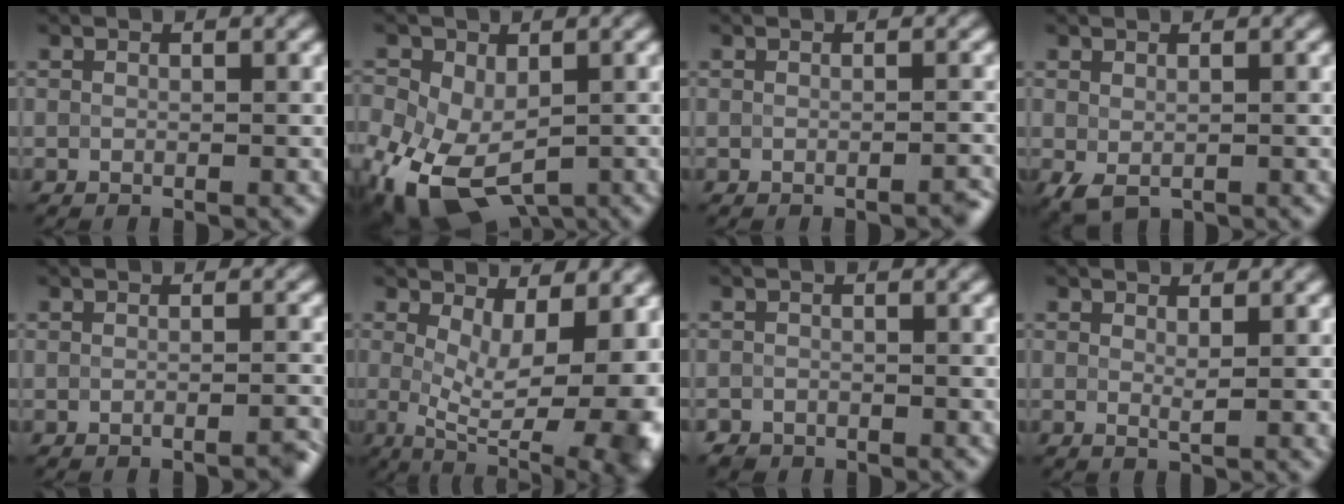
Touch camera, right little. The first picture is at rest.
{"total": 10.0, "force": [-3.1, 6.5, 7.0], "torque": [-0.157, -0.032, -0.048]}
{"total": 0.7, "force": [-0.7, 0.1, 0.3], "torque": [-0.004, 0.002, -0.007]}
{"total": 1.5, "force": [-0.3, 1.0, 1.1], "torque": [-0.029, -0.008, 0.000]}
{"total": 1.3, "force": [-1.1, 0.3, 0.7], "torque": [-0.006, 0.003, -0.018]}
{"total": 11.2, "force": [0.2, 4.4, 10.3], "torque": [-0.141, -0.016, 0.008]}
{"total": 1.3, "force": [-1.1, 0.8, 0.0], "torque": [-0.001, -0.002, -0.018]}
{"total": 0.9, "force": [0.5, 0.2, 0.8], "torque": [-0.014, -0.005, 0.008]}